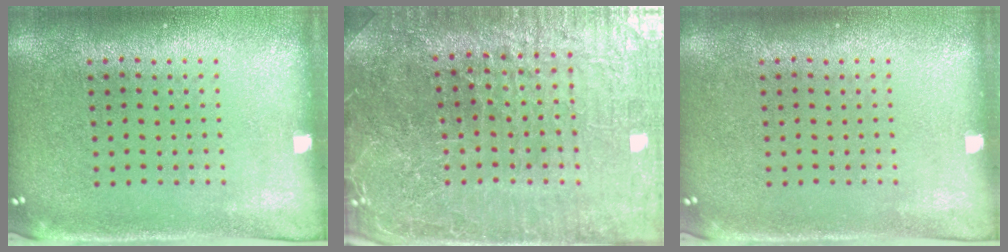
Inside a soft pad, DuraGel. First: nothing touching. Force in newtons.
{"total": 5.1, "press": 4.8, "slide": 1.5}
{"total": 0.0}